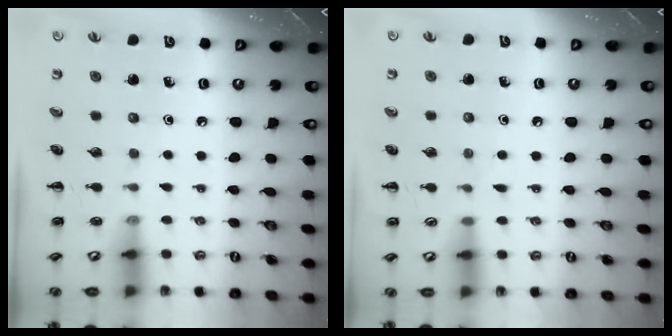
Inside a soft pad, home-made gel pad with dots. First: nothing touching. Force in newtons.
{"total": 3.8, "press": 3.6, "slide": 1.4}